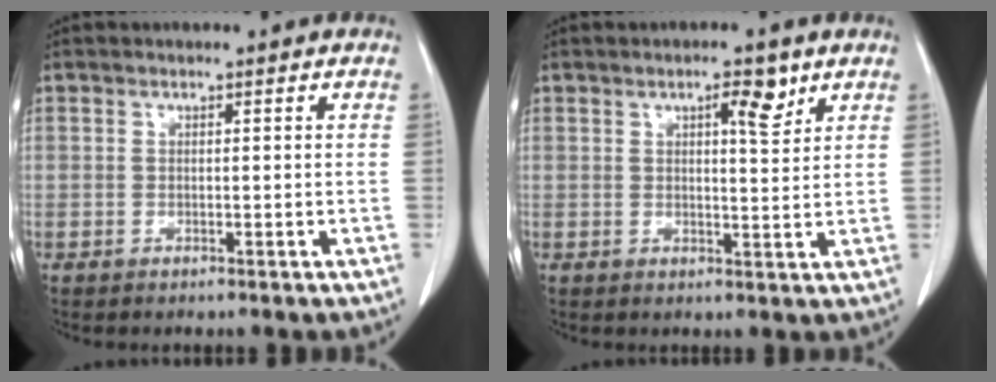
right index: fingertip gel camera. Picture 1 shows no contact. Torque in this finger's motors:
{"motor_torque": [0.26, 0.02, 0.04, 0.04]}